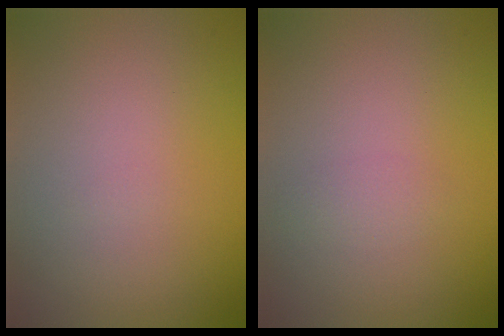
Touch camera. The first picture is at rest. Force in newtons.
{"total": 0.9, "press": 0.9, "slide": 0.0}